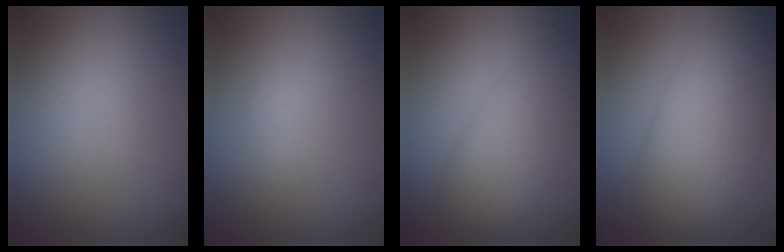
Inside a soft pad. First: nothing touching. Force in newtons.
{"total": 0.8, "press": 0.8, "slide": 0.0}
{"total": 5.9, "press": 5.9, "slide": 0.1}
{"total": 9.2, "press": 9.2, "slide": 0.1}